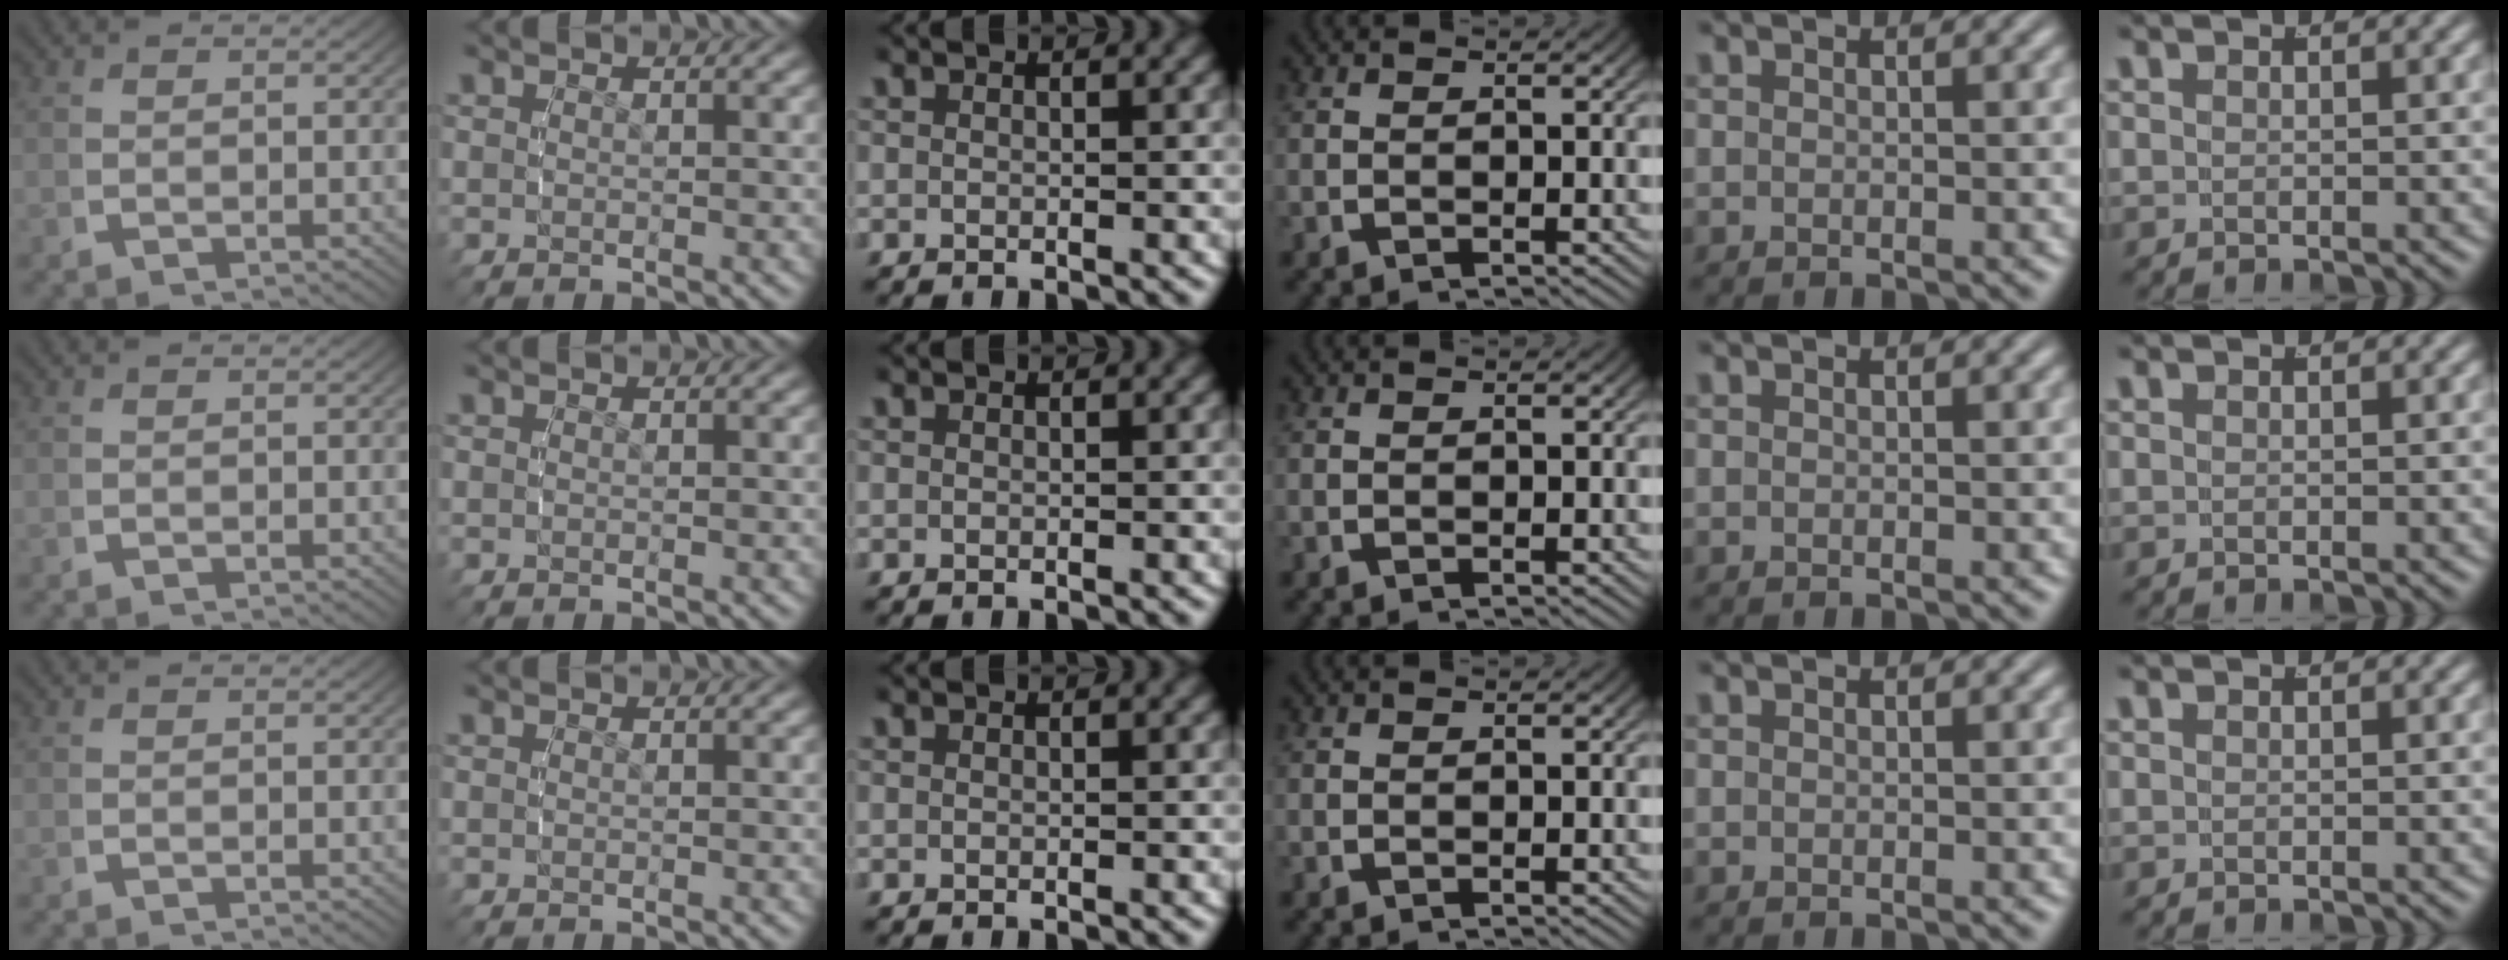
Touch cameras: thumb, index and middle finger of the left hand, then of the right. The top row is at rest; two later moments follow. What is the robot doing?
{"motion": "reach", "object": "glasses case"}